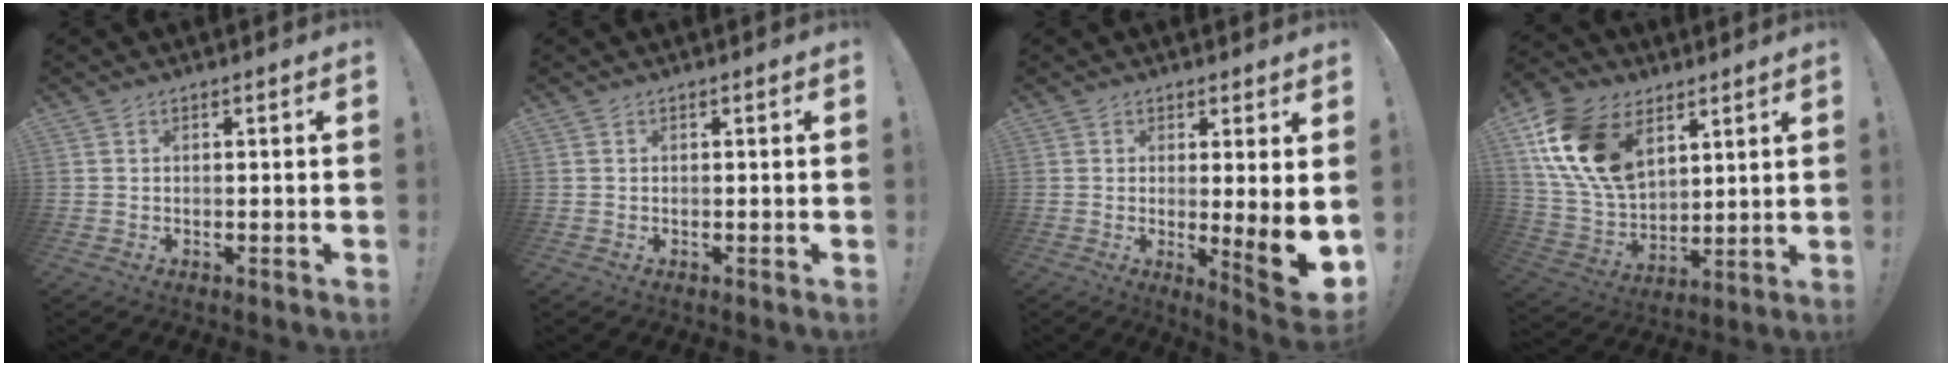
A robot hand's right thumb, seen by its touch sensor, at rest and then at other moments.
{"total": 0.0}
{"total": 8.3, "force": [-0.8, 0.6, 8.3], "torque": [-0.101, -0.026, -0.014]}
{"total": 19.5, "force": [9.0, 12.5, 11.9], "torque": [-0.250, -0.042, 0.168]}